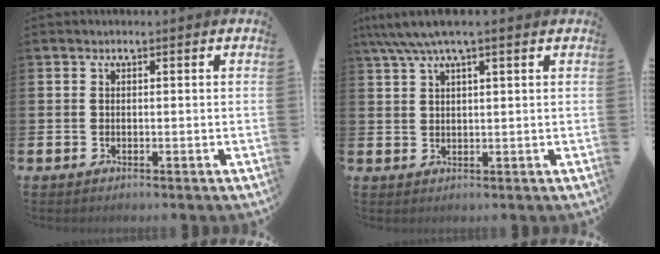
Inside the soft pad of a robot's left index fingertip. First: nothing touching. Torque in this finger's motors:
{"motor_torque": [0.34, -0.43, 1.05, 0.21]}